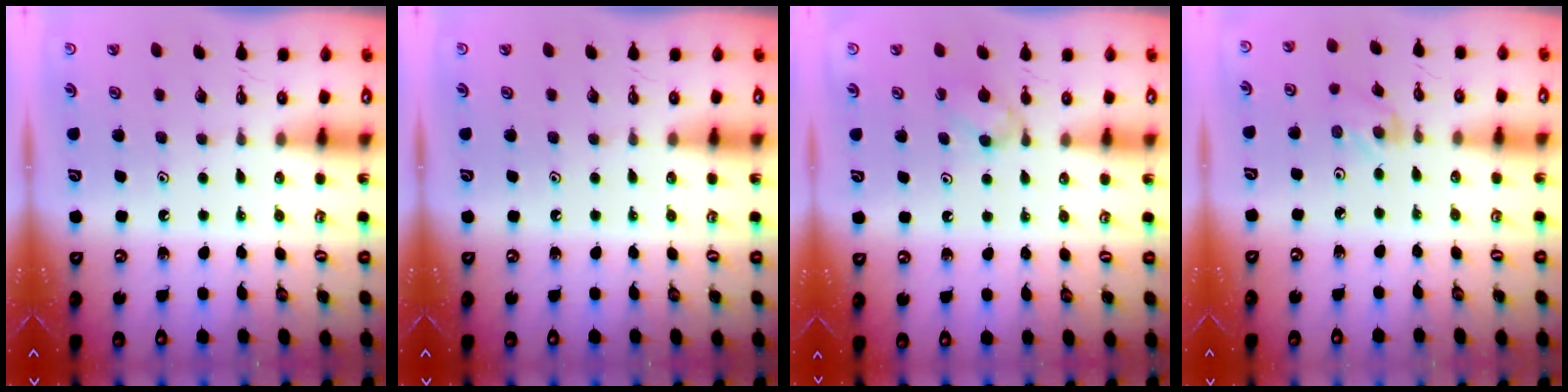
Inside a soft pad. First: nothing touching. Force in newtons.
{"total": 0.0}
{"total": 6.0, "press": 6.0, "slide": 0.9}
{"total": 0.9, "press": 0.9, "slide": 0.2}